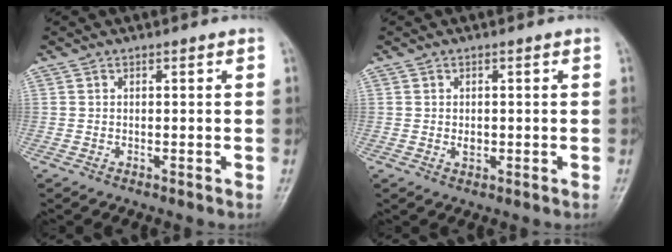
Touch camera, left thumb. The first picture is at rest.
{"total": 1.6, "force": [0.0, 1.2, 1.1], "torque": [-0.012, -0.001, 0.002]}